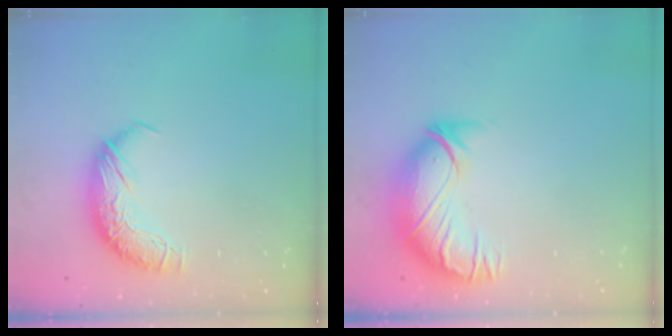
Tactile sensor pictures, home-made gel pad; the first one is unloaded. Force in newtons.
{"total": 3.0, "press": 0.3, "slide": 3.0}